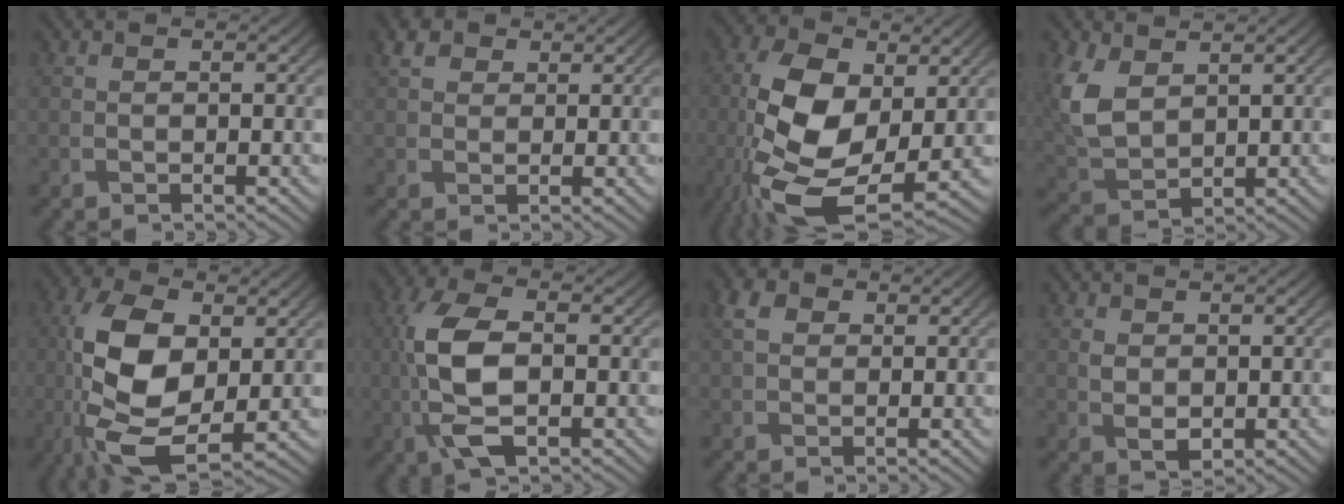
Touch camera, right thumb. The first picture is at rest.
{"total": 2.7, "force": [1.6, 1.9, 1.2], "torque": [-0.028, 0.006, 0.030]}
{"total": 15.0, "force": [-1.9, 8.3, 12.4], "torque": [-0.274, -0.001, -0.041]}
{"total": 7.8, "force": [3.2, 4.8, 5.3], "torque": [-0.146, 0.000, 0.071]}
{"total": 13.9, "force": [-0.8, 7.0, 11.9], "torque": [-0.261, 0.004, -0.020]}
{"total": 9.8, "force": [-1.0, 4.6, 8.7], "torque": [-0.196, 0.008, -0.025]}
{"total": 3.4, "force": [1.2, 2.6, 1.9], "torque": [-0.047, 0.007, 0.017]}
{"total": 2.7, "force": [0.7, 1.9, 1.7], "torque": [-0.043, -0.005, 0.017]}